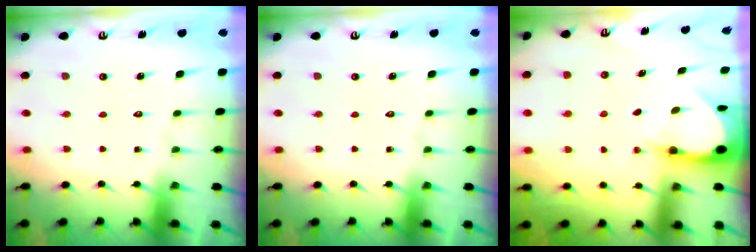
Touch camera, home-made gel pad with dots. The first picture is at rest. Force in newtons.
{"total": 0.0}
{"total": 3.5, "press": 3.5, "slide": 0.2}